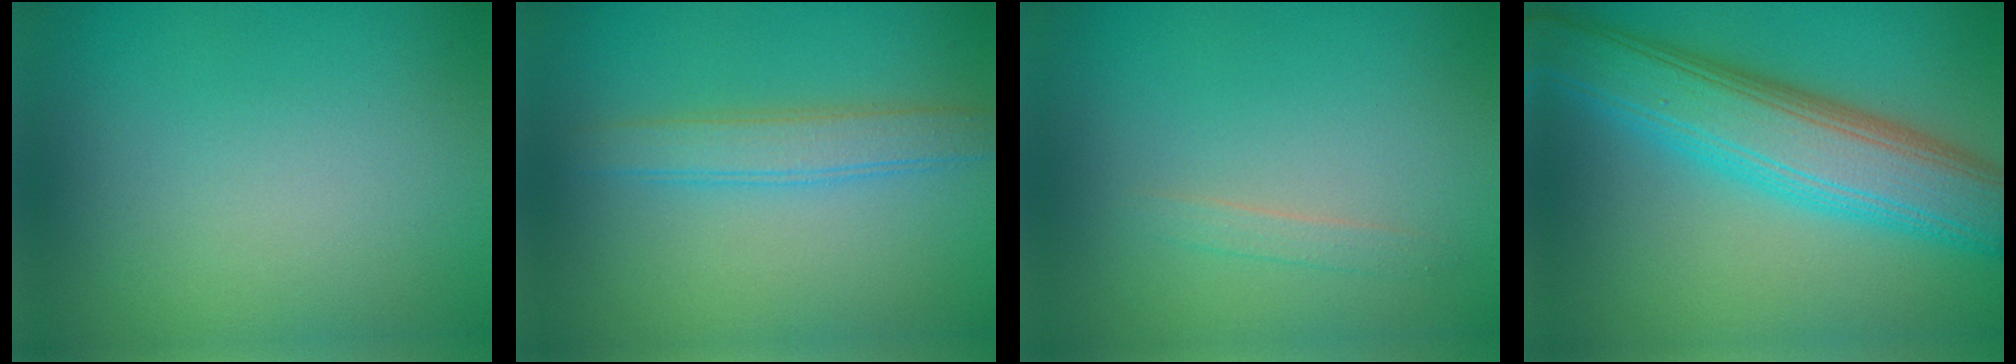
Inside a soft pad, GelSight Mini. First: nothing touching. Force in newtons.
{"total": 2.9, "press": 2.9, "slide": 0.0}
{"total": 1.1, "press": 1.1, "slide": 0.0}
{"total": 9.0, "press": 9.0, "slide": 0.2}